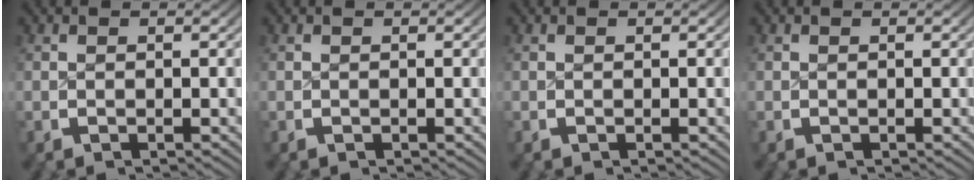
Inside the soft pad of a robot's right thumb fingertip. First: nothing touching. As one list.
[{"total": 0.0}, {"total": 0.0}, {"total": 0.0}]